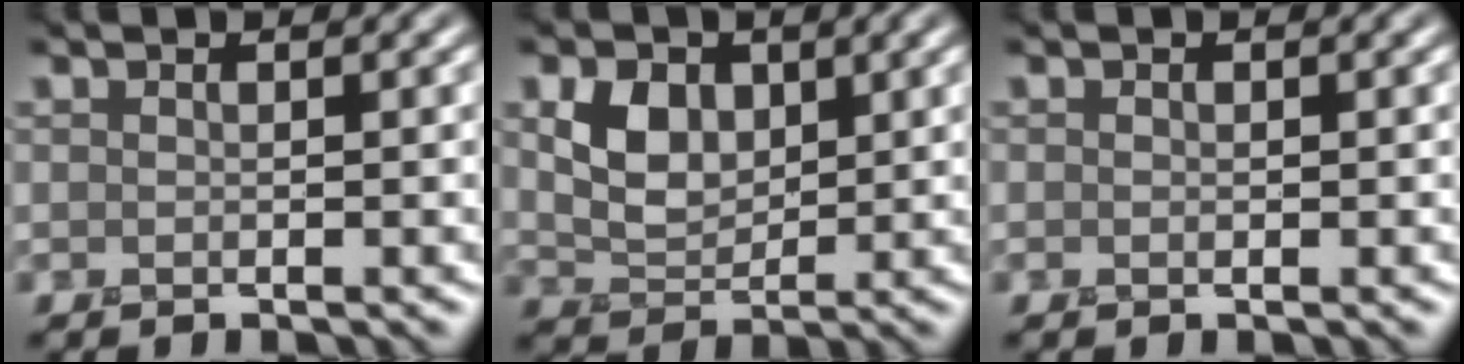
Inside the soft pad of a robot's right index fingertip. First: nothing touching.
{"total": 3.8, "force": [0.9, 2.7, 2.5], "torque": [-0.049, -0.006, 0.014]}
{"total": 0.0}